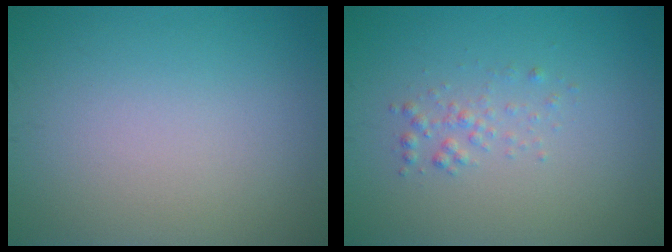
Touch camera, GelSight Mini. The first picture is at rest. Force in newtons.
{"total": 1.3, "press": 1.3, "slide": 0.1}